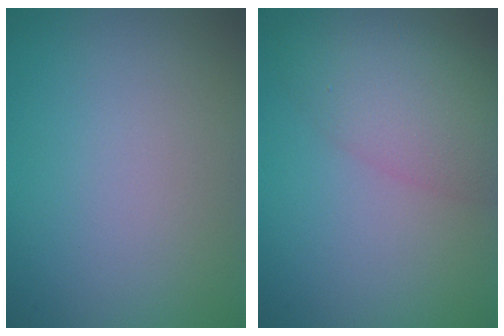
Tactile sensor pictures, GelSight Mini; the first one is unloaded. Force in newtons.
{"total": 5.3, "press": 5.2, "slide": 0.4}